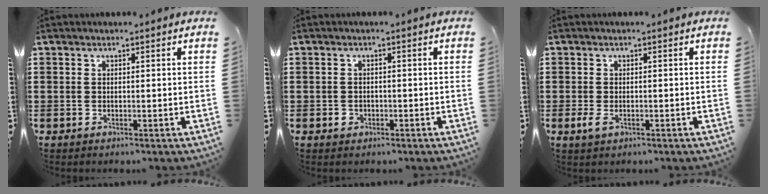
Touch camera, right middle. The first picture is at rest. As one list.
[{"total": 1.2, "force": [-0.4, 1.1, 0.3], "torque": [-0.008, 0.004, -0.010]}, {"total": 1.8, "force": [-0.6, 1.0, 1.3], "torque": [-0.041, -0.006, -0.015]}]